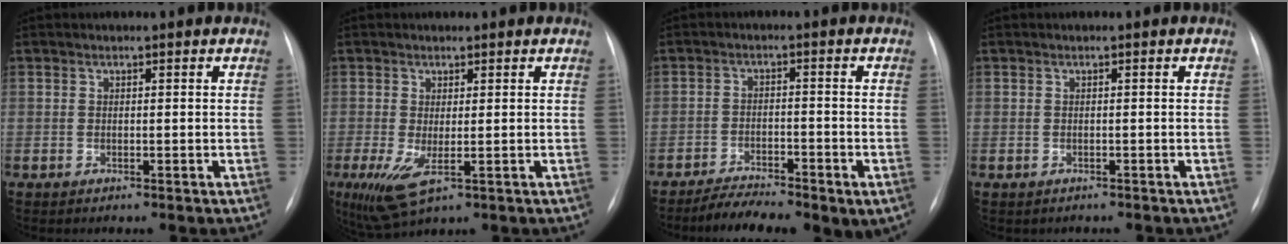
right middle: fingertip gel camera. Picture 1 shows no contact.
{"total": 5.6, "force": [-1.5, 1.8, 5.1], "torque": [-0.108, -0.021, -0.015]}
{"total": 9.0, "force": [-6.3, 2.8, 5.8], "torque": [-0.094, -0.001, -0.102]}
{"total": 0.9, "force": [-0.7, 0.6, 0.0], "torque": [-0.005, 0.001, -0.008]}